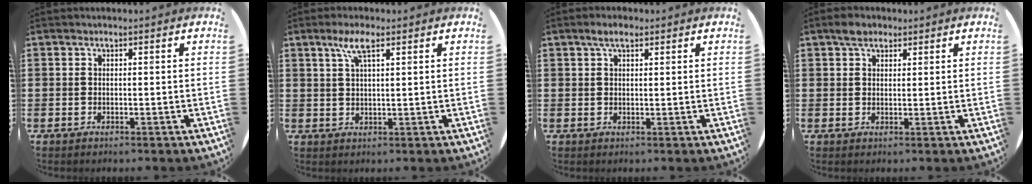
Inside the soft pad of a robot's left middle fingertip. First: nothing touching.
{"total": 4.2, "force": [2.5, 1.0, 3.3], "torque": [-0.071, 0.008, 0.041]}
{"total": 2.6, "force": [1.8, 1.0, 1.6], "torque": [-0.018, 0.001, 0.029]}
{"total": 2.5, "force": [2.0, 1.3, 0.9], "torque": [-0.004, 0.001, 0.034]}